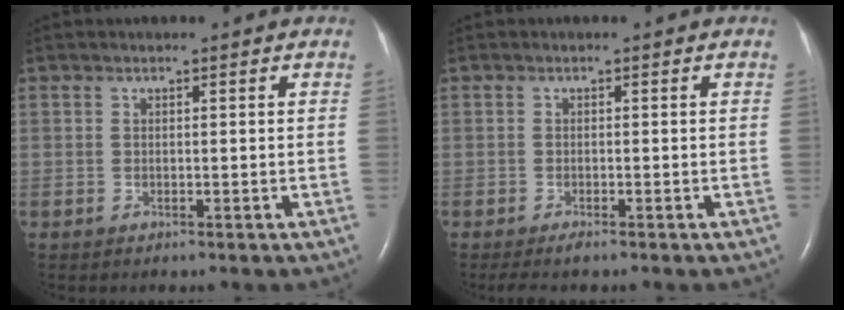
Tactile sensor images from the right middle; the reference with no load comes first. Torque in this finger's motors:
{"motor_torque": [0.27, -0.26, -0.02, 0.02]}